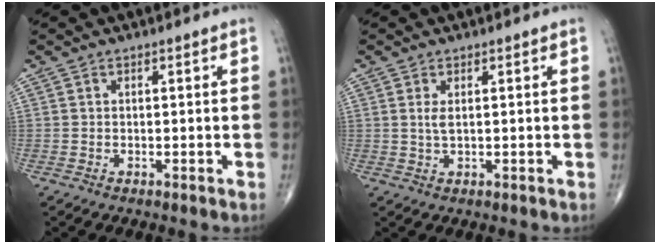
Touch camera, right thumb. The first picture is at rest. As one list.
[{"total": 2.1, "force": [0.6, 0.8, 1.9], "torque": [-0.042, -0.003, 0.017]}]